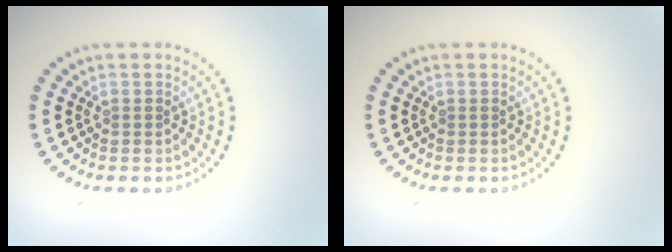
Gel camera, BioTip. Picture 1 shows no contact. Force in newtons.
{"total": 0.0}